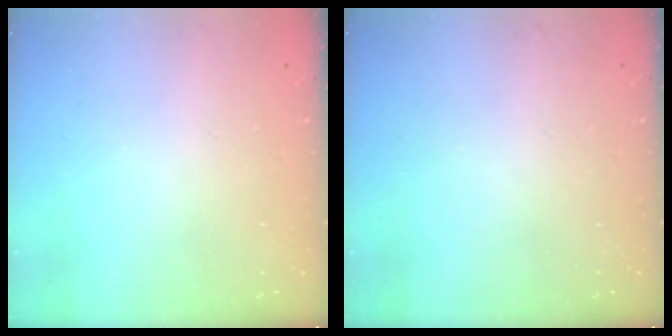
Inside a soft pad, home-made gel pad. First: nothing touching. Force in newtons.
{"total": 0.0}